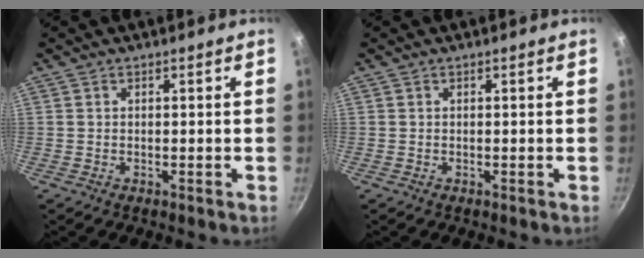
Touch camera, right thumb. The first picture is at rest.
{"total": 0.0}